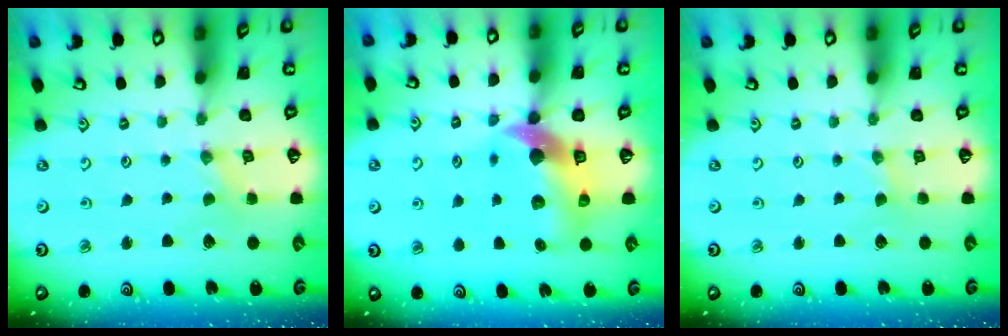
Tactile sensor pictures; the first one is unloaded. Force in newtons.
{"total": 11.6, "press": 11.5, "slide": 1.8}
{"total": 0.0}